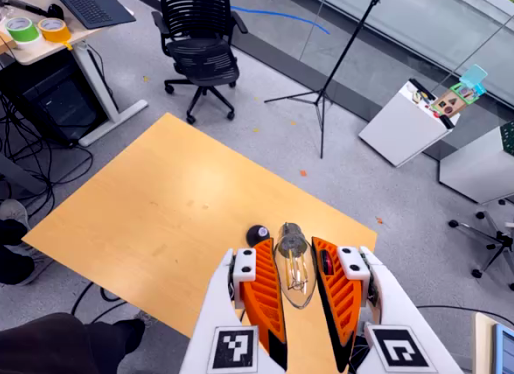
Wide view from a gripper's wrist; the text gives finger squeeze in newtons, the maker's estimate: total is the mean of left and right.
{"total": 14.6, "left": 16.1, "right": 13.1}